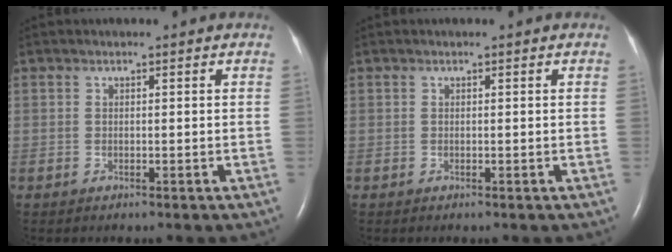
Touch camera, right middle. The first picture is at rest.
{"total": 0.0}